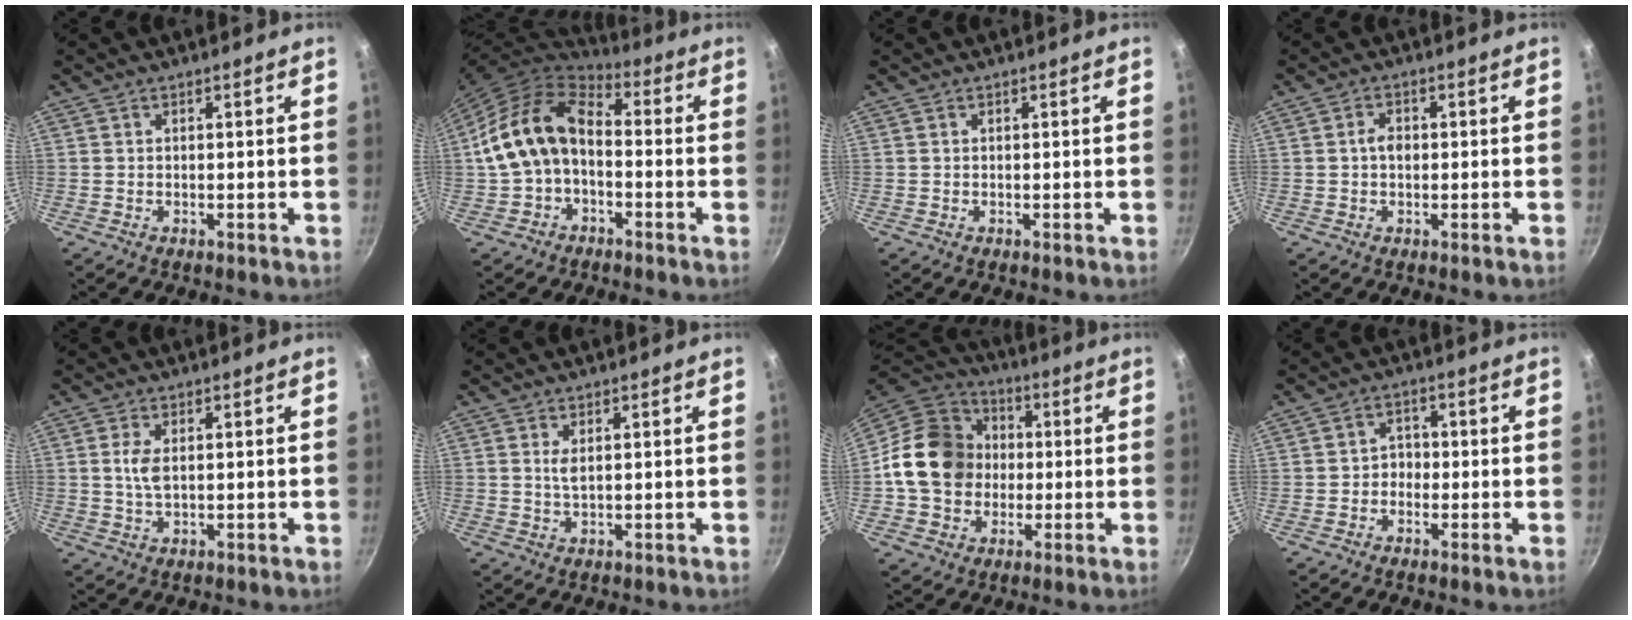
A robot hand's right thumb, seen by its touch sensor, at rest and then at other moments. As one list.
[{"total": 14.1, "force": [-1.2, 9.3, 10.6], "torque": [-0.179, 0.047, -0.031]}, {"total": 0.0}, {"total": 2.5, "force": [-0.1, 1.6, 1.8], "torque": [-0.024, 0.008, -0.003]}, {"total": 3.5, "force": [0.7, 1.7, 3.0], "torque": [-0.063, -0.001, 0.014]}, {"total": 1.9, "force": [0.6, 0.7, 1.6], "torque": [-0.033, -0.005, 0.014]}, {"total": 17.6, "force": [-0.2, 14.9, 9.4], "torque": [-0.141, 0.032, -0.016]}, {"total": 2.8, "force": [-0.8, 2.4, 1.2], "torque": [0.003, 0.014, -0.019]}]